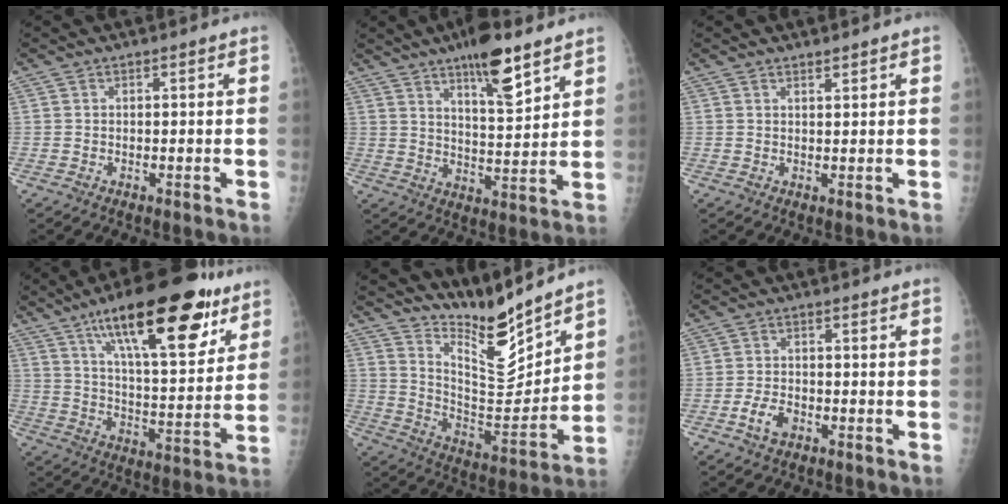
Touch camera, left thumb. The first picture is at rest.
{"total": 11.5, "force": [7.5, 2.8, 8.3], "torque": [-0.118, -0.045, 0.121]}
{"total": 1.2, "force": [1.1, 0.1, 0.5], "torque": [-0.004, -0.009, 0.019]}
{"total": 24.7, "force": [14.1, 8.1, 18.5], "torque": [-0.256, -0.043, 0.224]}
{"total": 14.3, "force": [12.7, 2.4, 6.2], "torque": [-0.065, -0.109, 0.232]}
{"total": 3.8, "force": [-1.9, 2.3, 2.4], "torque": [-0.044, 0.011, -0.034]}